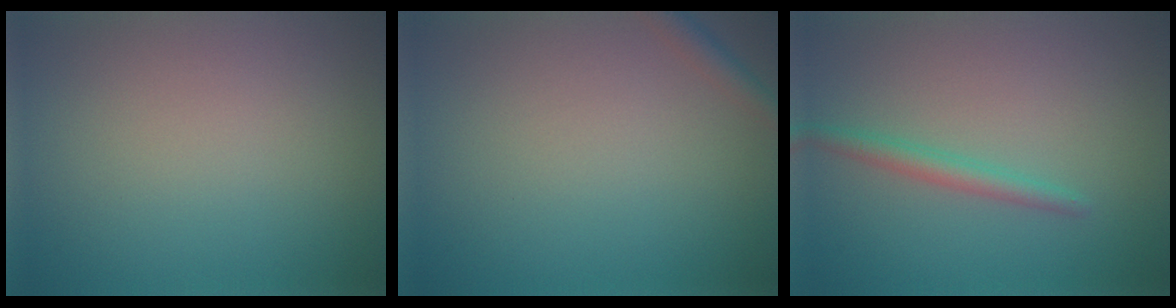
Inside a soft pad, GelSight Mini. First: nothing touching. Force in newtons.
{"total": 1.5, "press": 1.5, "slide": 0.0}
{"total": 1.8, "press": 1.8, "slide": 0.1}